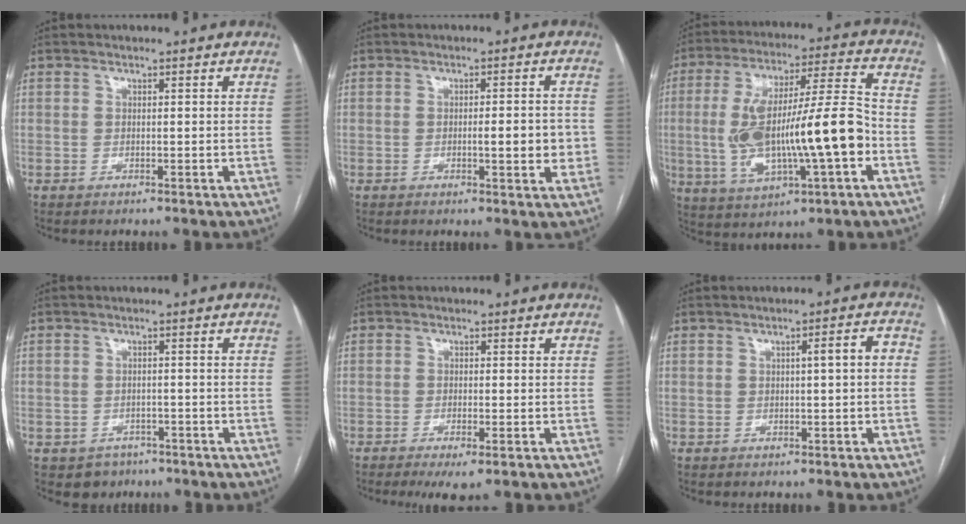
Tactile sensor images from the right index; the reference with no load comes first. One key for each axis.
{"total": 5.0, "fx": -0.6, "fy": 1.1, "fz": 4.9, "tx": -0.067, "ty": -0.002, "tz": -0.007}
{"total": 19.1, "fx": -3.3, "fy": 3.0, "fz": 18.6, "tx": -0.350, "ty": 0.014, "tz": -0.044}
{"total": 3.8, "fx": -2.2, "fy": 3.1, "fz": 0.2, "tx": 0.001, "ty": 0.011, "tz": -0.027}
{"total": 3.7, "fx": -2.1, "fy": 0.6, "fz": 2.9, "tx": -0.045, "ty": -0.010, "tz": -0.031}
{"total": 2.9, "fx": 0.1, "fy": 0.2, "fz": 2.9, "tx": -0.041, "ty": 0.008, "tz": 0.001}